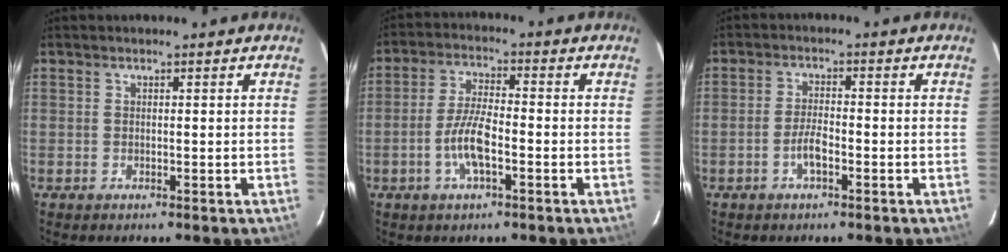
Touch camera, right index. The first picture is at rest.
{"total": 7.1, "force": [-2.6, 2.0, 6.3], "torque": [-0.131, 0.003, -0.053]}
{"total": 3.6, "force": [-1.8, 1.1, 2.9], "torque": [-0.064, 0.004, -0.034]}